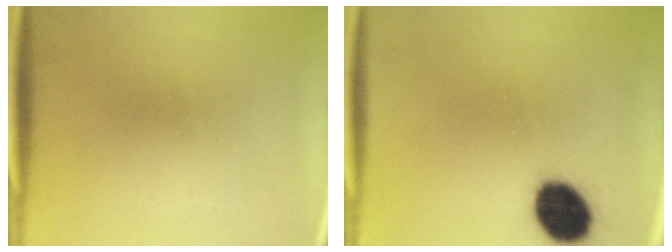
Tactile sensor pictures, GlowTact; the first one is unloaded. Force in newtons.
{"total": 11.9}